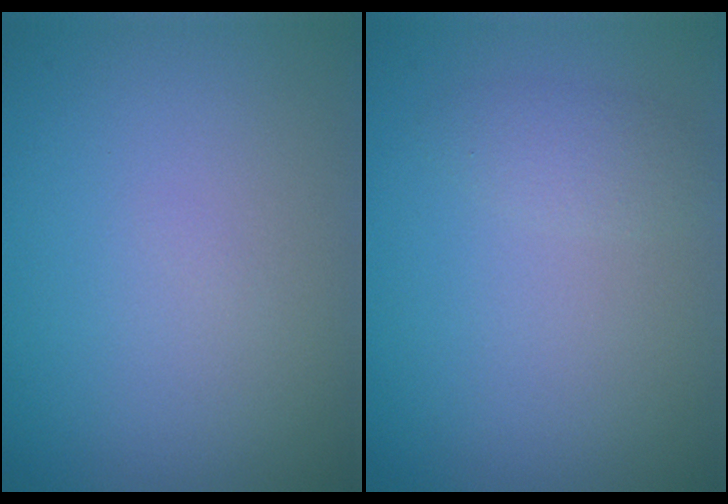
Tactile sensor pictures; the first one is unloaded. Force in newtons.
{"total": 1.3, "press": 1.3, "slide": 0.1}